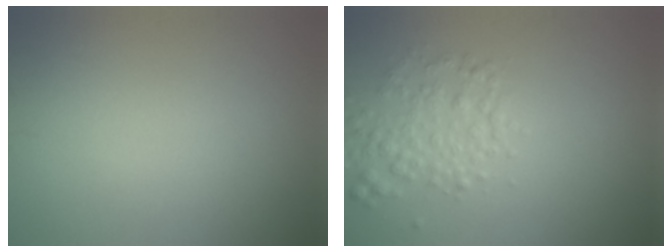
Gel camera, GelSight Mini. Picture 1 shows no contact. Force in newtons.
{"total": 2.9, "press": 2.9, "slide": 0.1}